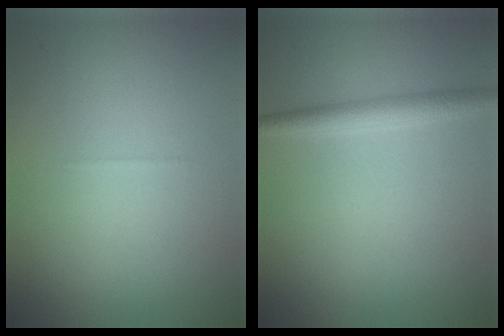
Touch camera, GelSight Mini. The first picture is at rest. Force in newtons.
{"total": 2.4, "press": 2.4, "slide": 0.0}